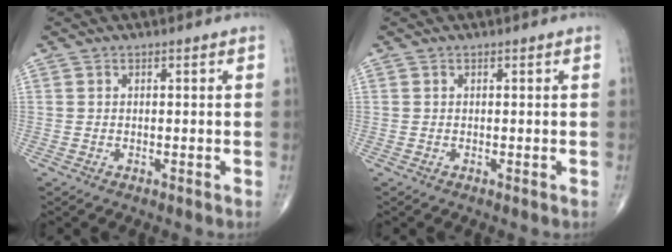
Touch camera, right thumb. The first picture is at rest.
{"total": 0.0}